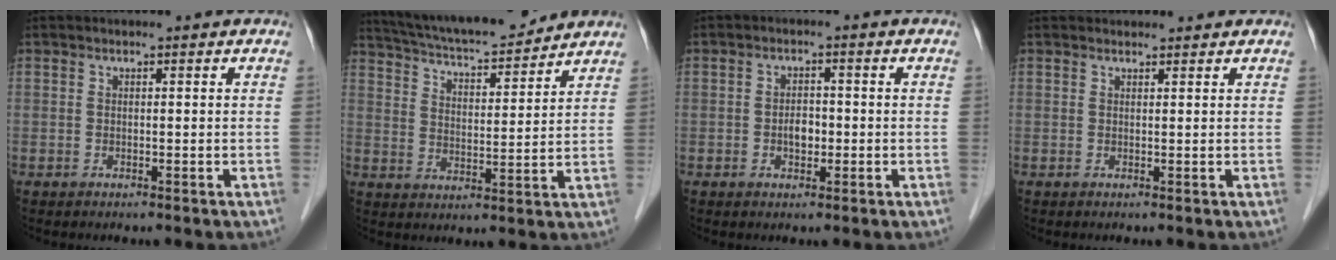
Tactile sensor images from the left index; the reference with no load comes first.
{"total": 15.2, "force": [13.9, 2.0, 5.8], "torque": [-0.104, 0.011, 0.223]}
{"total": 2.5, "force": [-0.8, 1.4, 1.9], "torque": [-0.031, 0.001, -0.012]}
{"total": 2.4, "force": [2.3, 0.5, 0.1], "torque": [-0.006, 0.019, 0.031]}